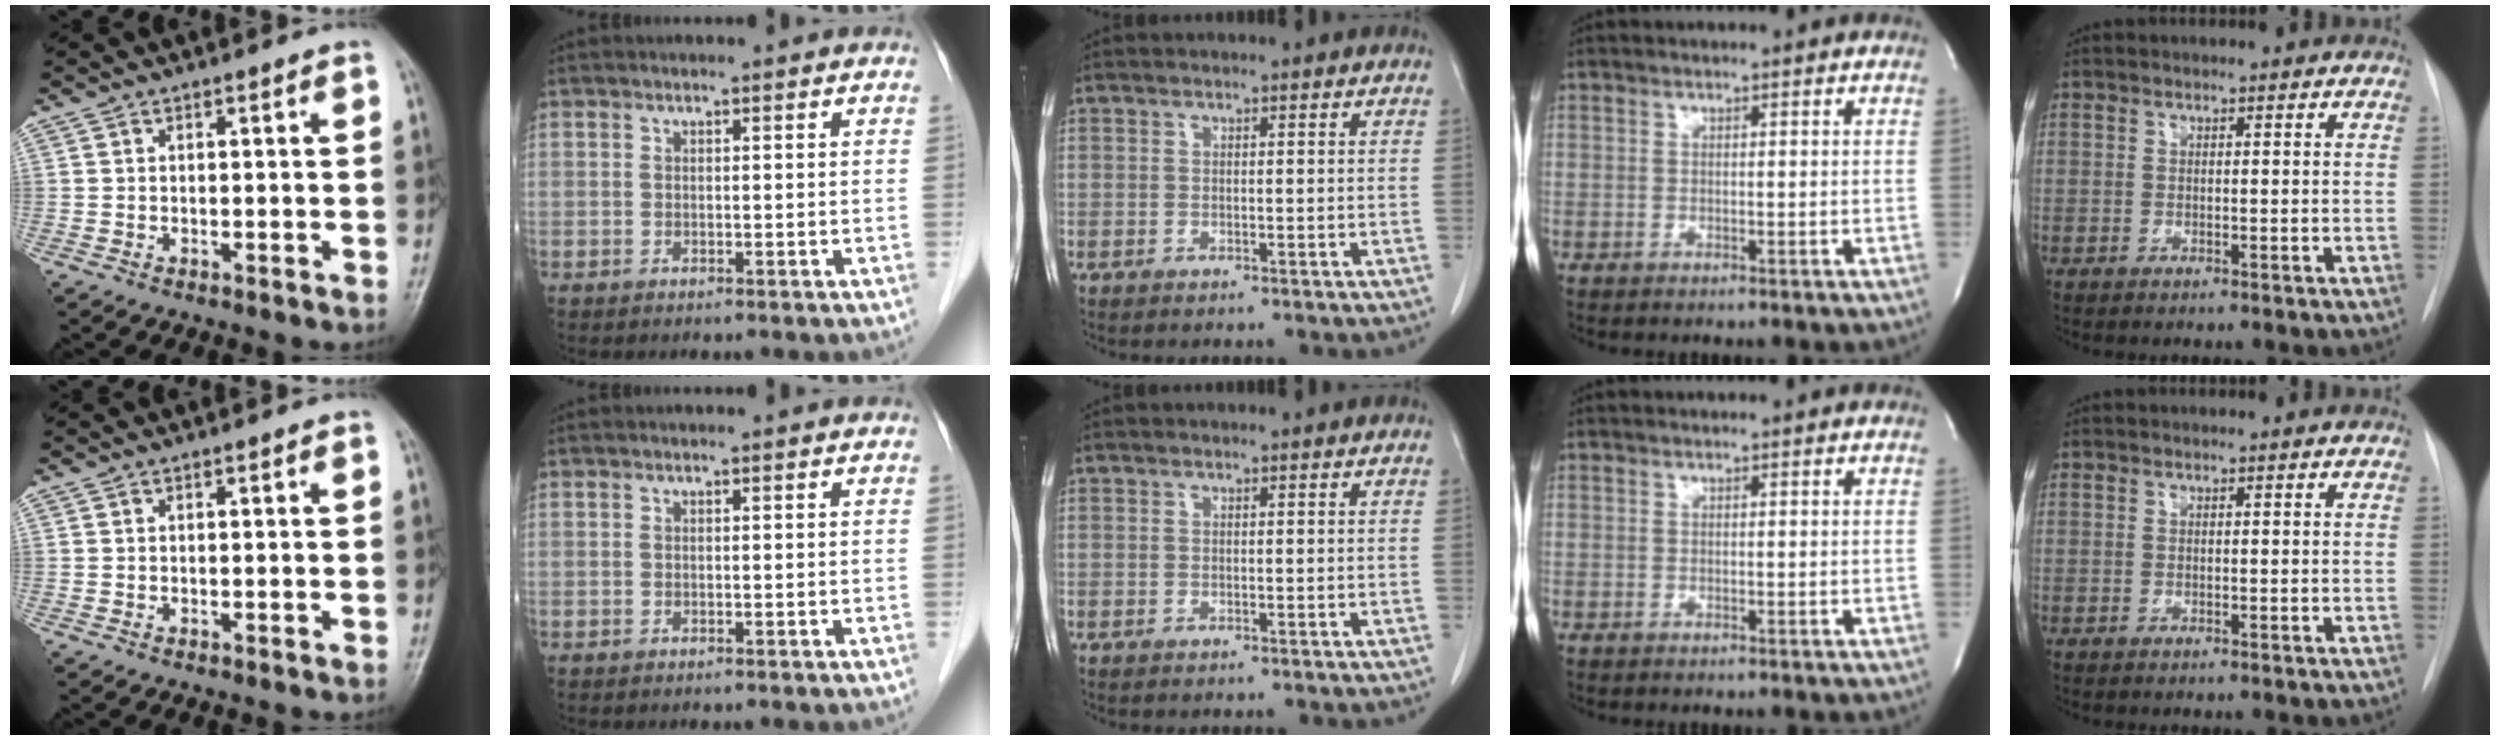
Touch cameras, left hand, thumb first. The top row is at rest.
{}